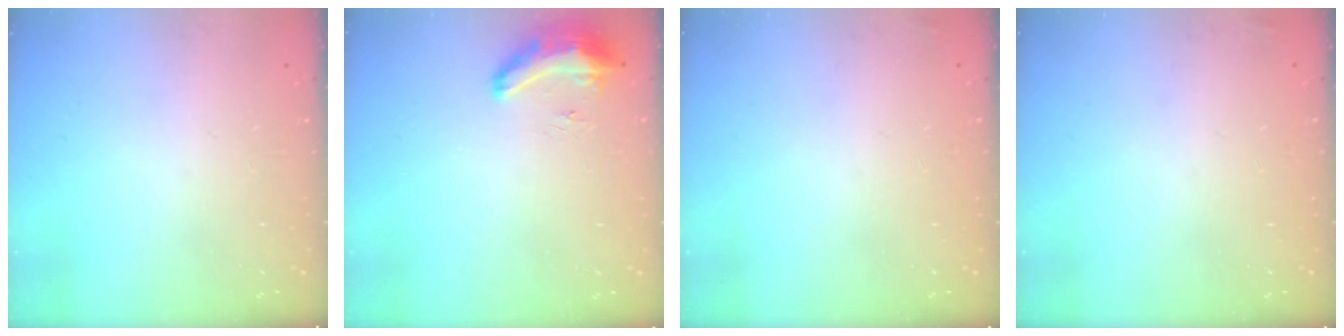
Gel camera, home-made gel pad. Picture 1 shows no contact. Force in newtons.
{"total": 16.1, "press": 10.6, "slide": 12.1}
{"total": 2.3, "press": 2.2, "slide": 0.8}
{"total": 2.3, "press": 2.2, "slide": 0.8}